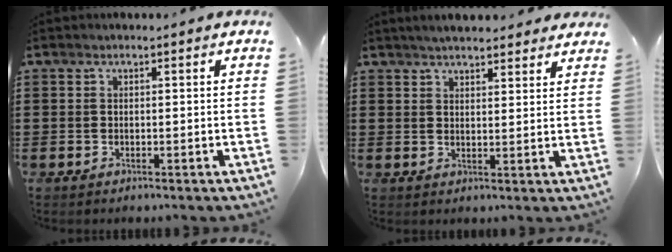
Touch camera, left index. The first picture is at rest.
{"total": 3.4, "force": [3.2, 0.3, 1.0], "torque": [-0.028, -0.006, 0.059]}